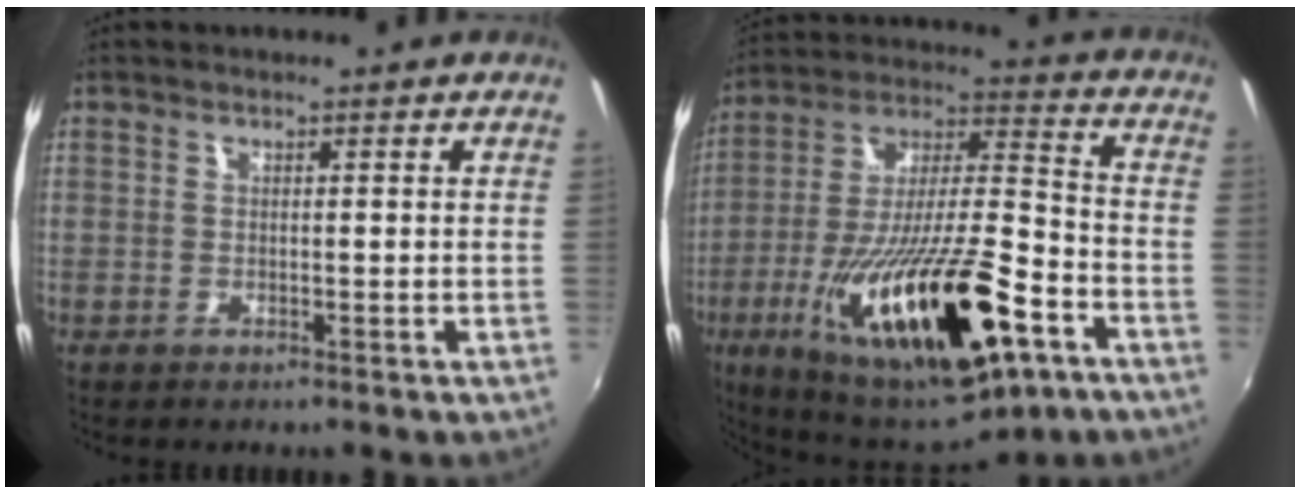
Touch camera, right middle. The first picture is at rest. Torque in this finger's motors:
{"motor_torque": [2.14, 0.00, 0.77, 0.21]}